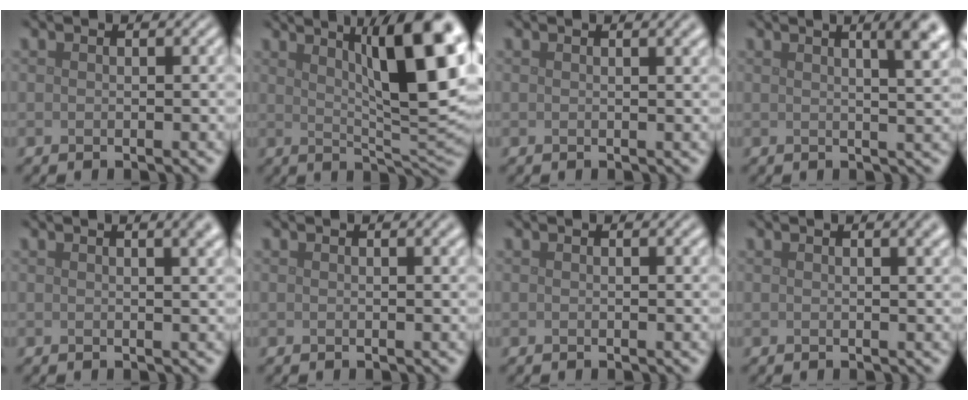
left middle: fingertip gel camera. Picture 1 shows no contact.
{"total": 13.0, "force": [4.7, 3.5, 11.6], "torque": [-0.137, 0.011, 0.074]}
{"total": 1.8, "force": [0.9, 0.6, 1.4], "torque": [-0.007, 0.006, 0.010]}
{"total": 6.6, "force": [2.9, 2.5, 5.3], "torque": [-0.027, 0.040, 0.011]}
{"total": 3.9, "force": [1.8, 1.7, 3.0], "torque": [-0.011, 0.019, 0.007]}
{"total": 1.4, "force": [0.8, 0.5, 1.1], "torque": [-0.006, 0.005, 0.010]}
{"total": 0.7, "force": [0.4, 0.2, 0.5], "torque": [-0.002, 0.004, 0.006]}
{"total": 2.6, "force": [1.3, 1.0, 2.0], "torque": [-0.007, 0.007, 0.013]}